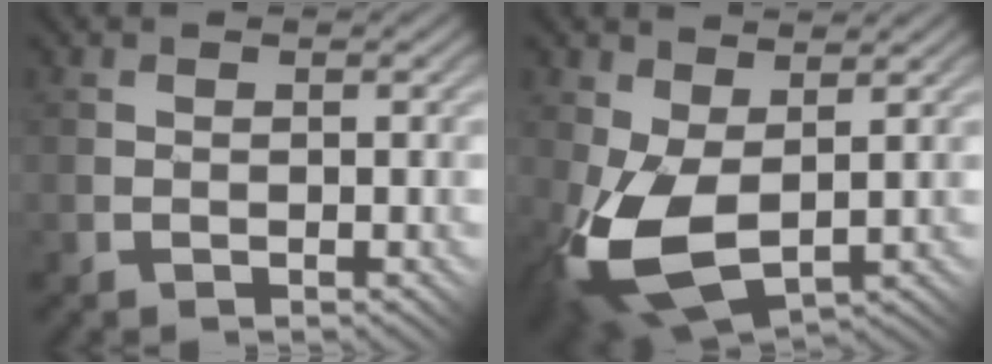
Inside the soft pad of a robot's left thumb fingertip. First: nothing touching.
{"total": 9.9, "force": [-1.0, 5.5, 8.2], "torque": [-0.218, -0.022, -0.010]}